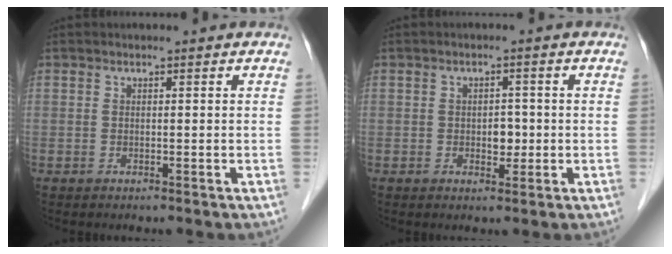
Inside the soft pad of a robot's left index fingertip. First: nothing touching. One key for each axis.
{"total": 2.4, "fx": -0.4, "fy": 1.6, "fz": 1.8, "tx": -0.023, "ty": 0.003, "tz": -0.002}